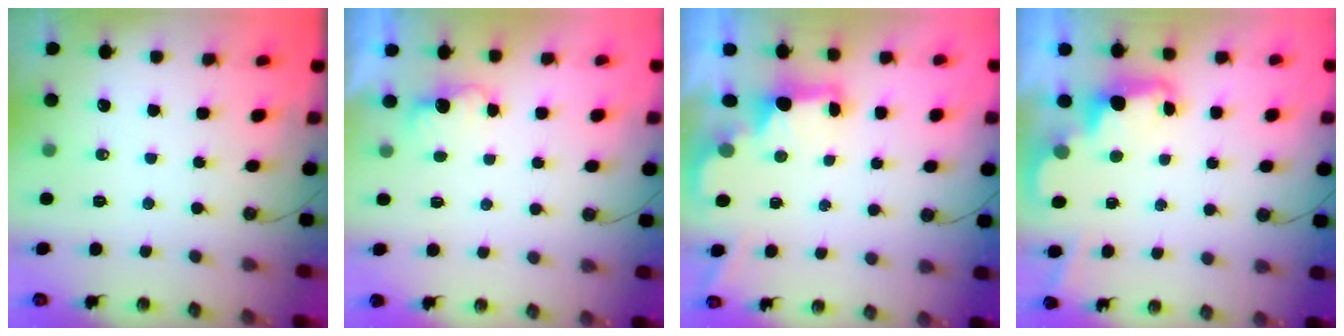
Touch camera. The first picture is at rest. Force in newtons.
{"total": 2.6, "press": 2.5, "slide": 0.9}
{"total": 2.5, "press": 2.4, "slide": 0.8}
{"total": 2.5, "press": 2.4, "slide": 0.6}